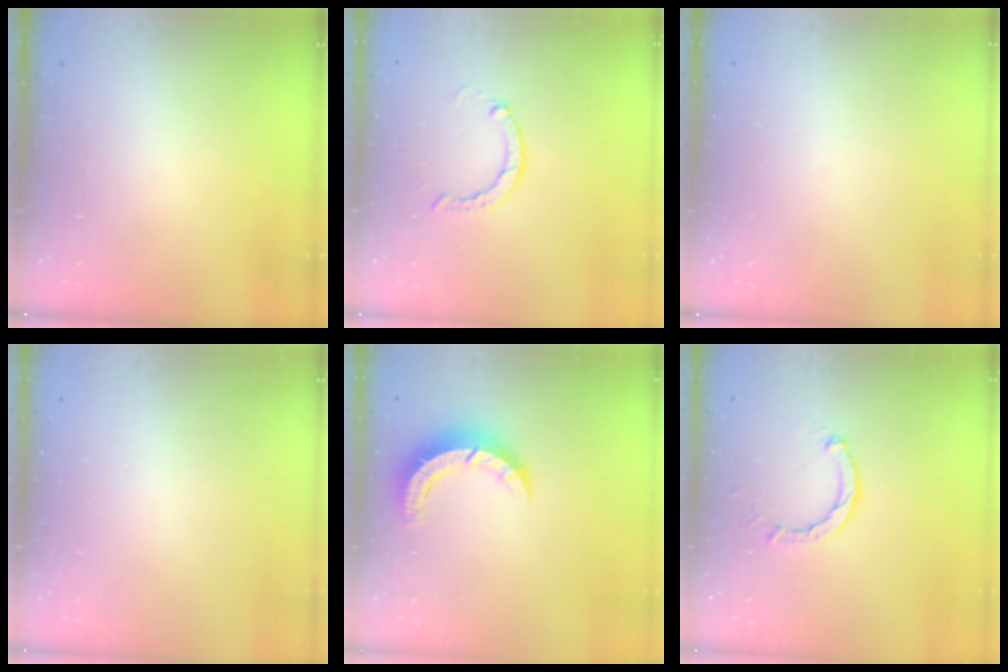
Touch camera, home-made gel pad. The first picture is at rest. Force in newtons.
{"total": 2.8, "press": 2.7, "slide": 0.4}
{"total": 0.0}
{"total": 2.6, "press": 2.6, "slide": 0.2}
{"total": 7.4, "press": 7.4, "slide": 0.7}
{"total": 2.6, "press": 2.6, "slide": 0.1}